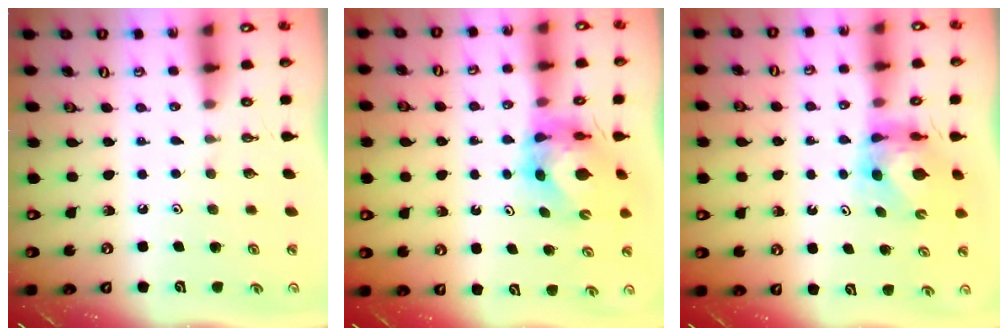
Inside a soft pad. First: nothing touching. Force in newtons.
{"total": 6.8, "press": 6.7, "slide": 0.9}
{"total": 6.6, "press": 6.5, "slide": 0.8}